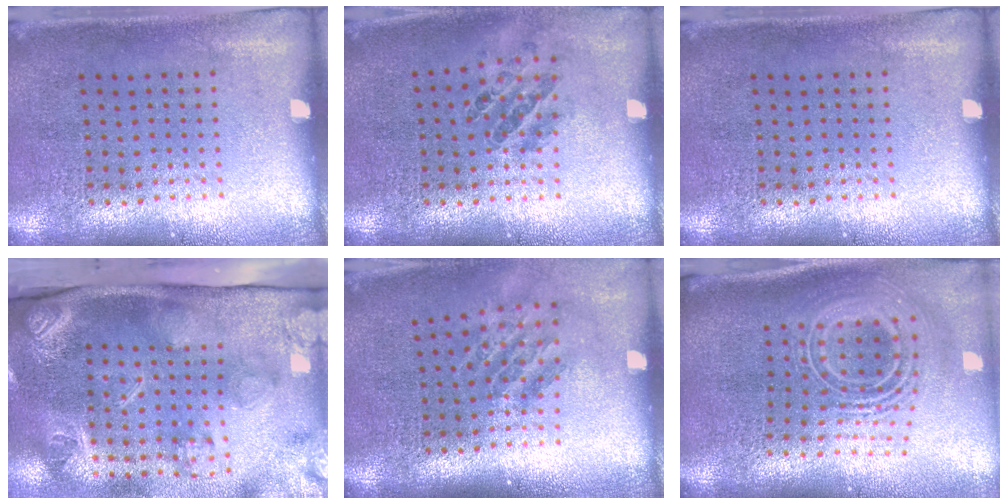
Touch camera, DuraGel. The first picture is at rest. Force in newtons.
{"total": 0.9, "press": 0.9, "slide": 0.3}
{"total": 0.0}
{"total": 4.7, "press": 3.3, "slide": 3.3}
{"total": 1.6, "press": 1.1, "slide": 1.1}
{"total": 2.8, "press": 1.9, "slide": 2.2}